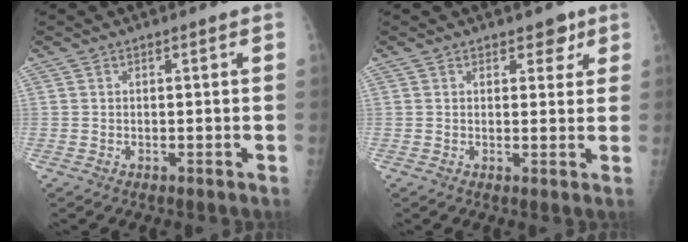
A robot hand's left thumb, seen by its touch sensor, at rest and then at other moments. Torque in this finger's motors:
{"motor_torque": [0.02, 0.16, -0.24, -0.21, 0.00]}